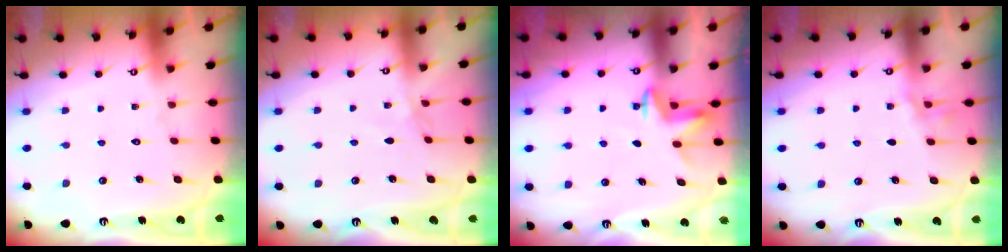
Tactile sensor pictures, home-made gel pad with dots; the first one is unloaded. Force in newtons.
{"total": 2.5, "press": 2.5, "slide": 0.5}
{"total": 4.0, "press": 4.0, "slide": 0.4}
{"total": 3.5, "press": 2.7, "slide": 2.2}